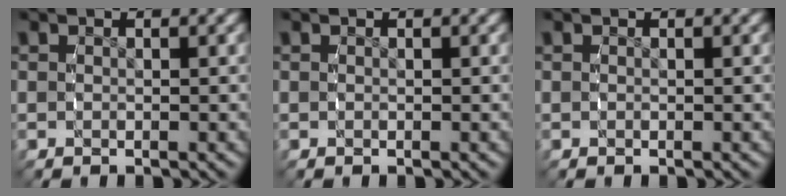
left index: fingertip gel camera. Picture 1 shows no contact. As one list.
[{"total": 1.1, "force": [-0.2, -1.0, -0.3], "torque": [0.014, -0.008, 0.005]}, {"total": 0.0}]